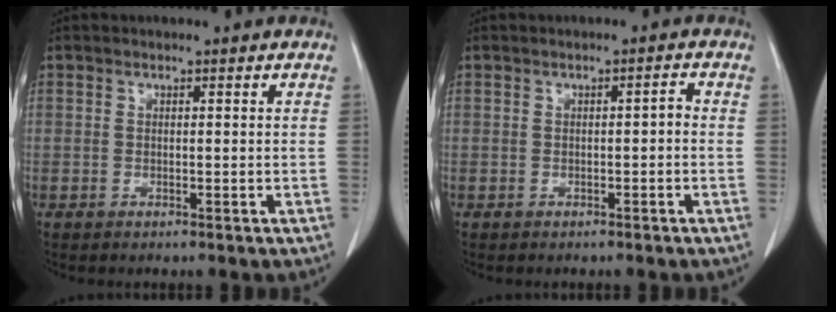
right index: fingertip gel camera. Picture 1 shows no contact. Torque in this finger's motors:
{"motor_torque": [0.19, -0.17, 0.04, 0.02]}